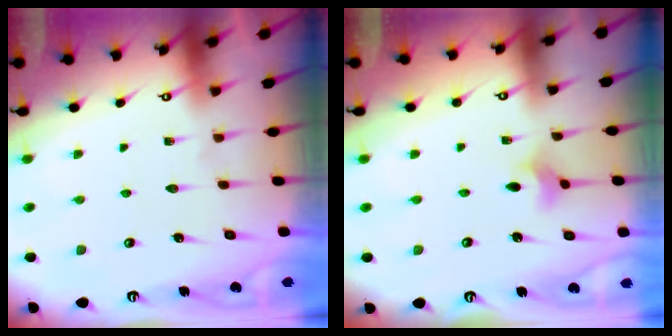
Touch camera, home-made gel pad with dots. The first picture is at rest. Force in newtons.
{"total": 3.8, "press": 3.7, "slide": 0.8}